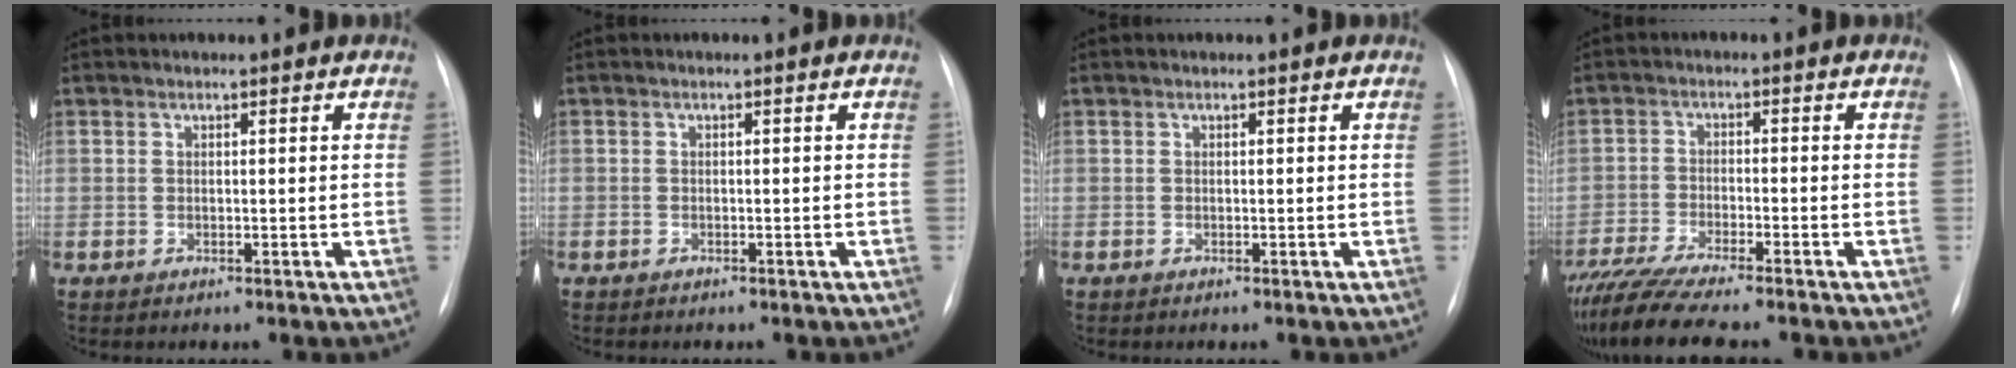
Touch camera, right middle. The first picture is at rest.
{"total": 0.7, "force": [-0.5, 0.5, 0.1], "torque": [-0.005, 0.003, -0.007]}
{"total": 0.0}
{"total": 10.5, "force": [-9.1, 0.1, 5.3], "torque": [-0.092, -0.025, -0.151]}